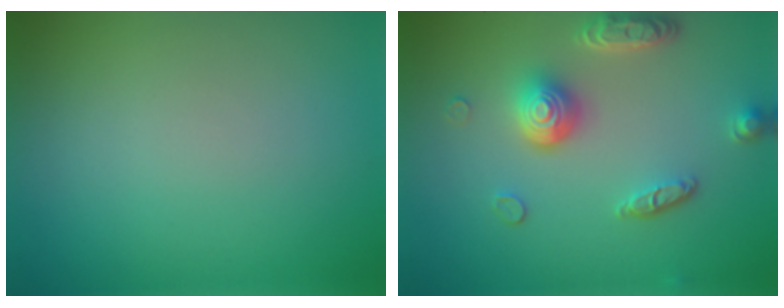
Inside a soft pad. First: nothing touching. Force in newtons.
{"total": 4.8, "press": 3.7, "slide": 3.1}